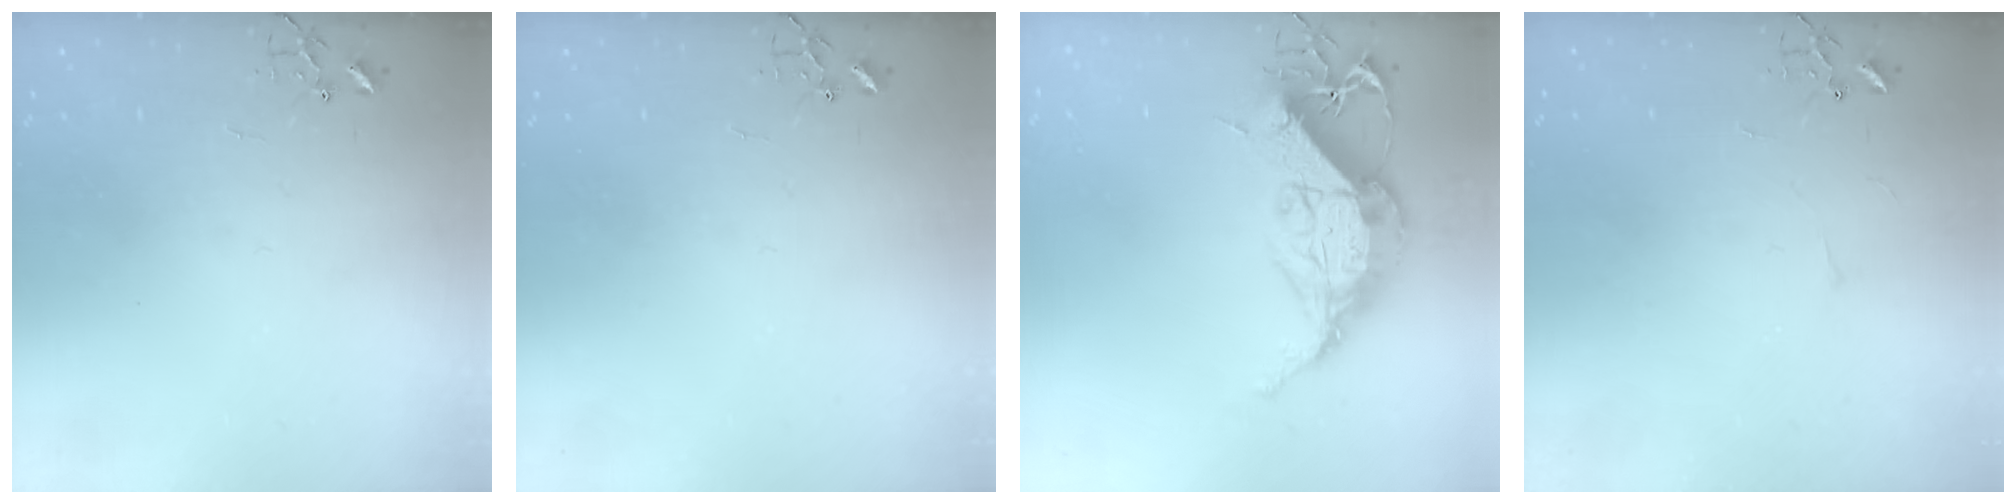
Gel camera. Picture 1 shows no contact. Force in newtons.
{"total": 0.0}
{"total": 15.7, "press": 15.6, "slide": 1.4}
{"total": 3.3, "press": 3.2, "slide": 0.5}